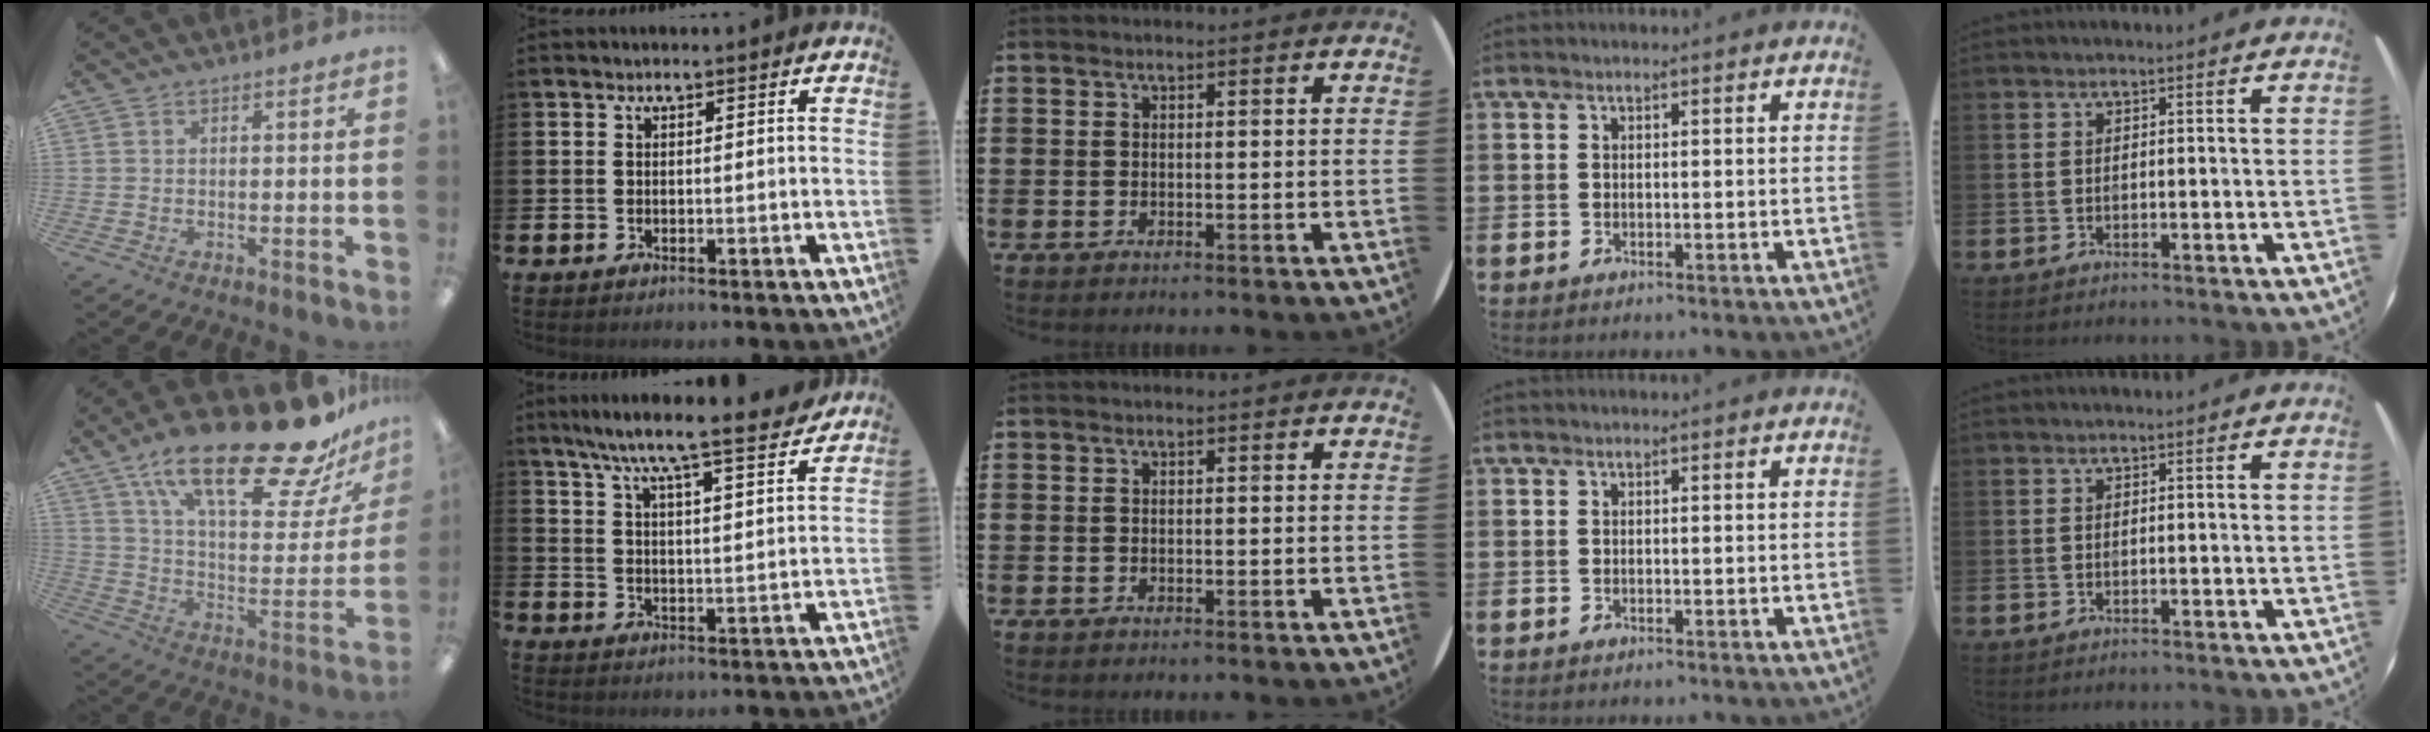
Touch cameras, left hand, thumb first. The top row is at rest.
{"thumb": {"total": 26.5, "force": [18.3, 8.2, 17.3], "torque": [-0.266, -0.115, 0.300]}, "index": {"total": 8.3, "force": [7.7, -0.1, 3.3], "torque": [-0.087, -0.050, 0.131]}}